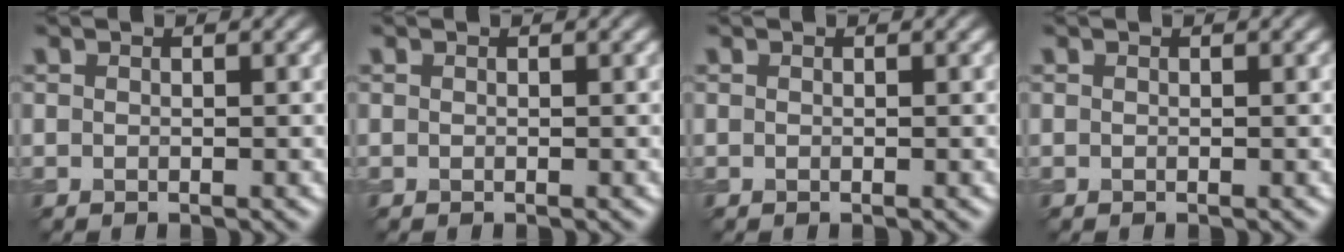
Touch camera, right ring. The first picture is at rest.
{"total": 0.0}
{"total": 0.0}
{"total": 0.0}